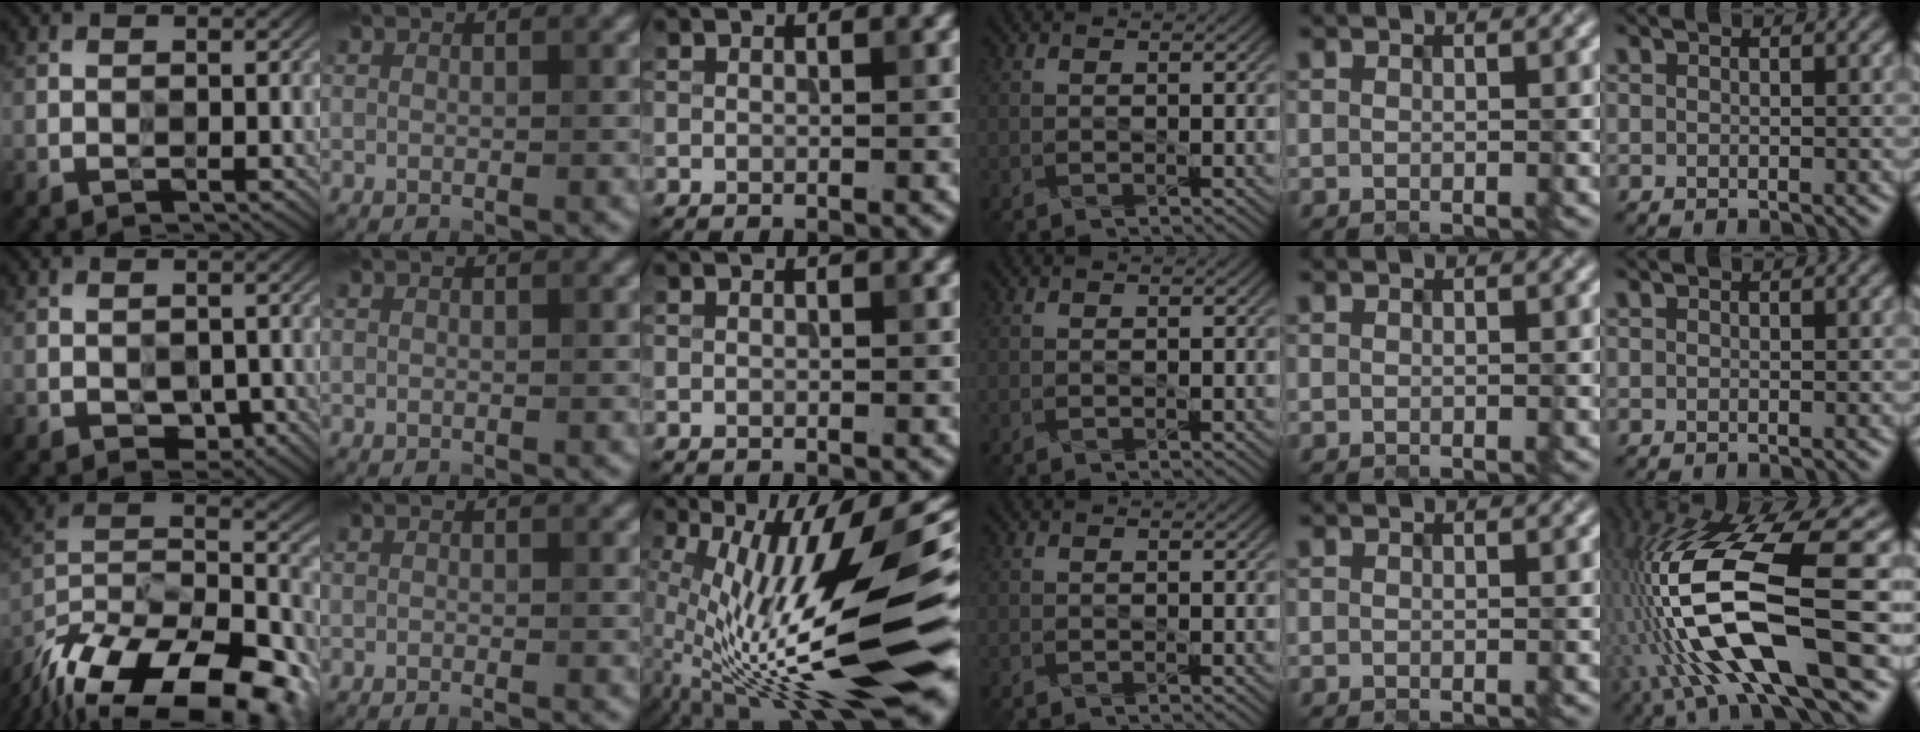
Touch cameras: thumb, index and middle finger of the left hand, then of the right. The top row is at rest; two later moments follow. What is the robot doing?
{"motion": "extract", "object": "connector and pipe"}